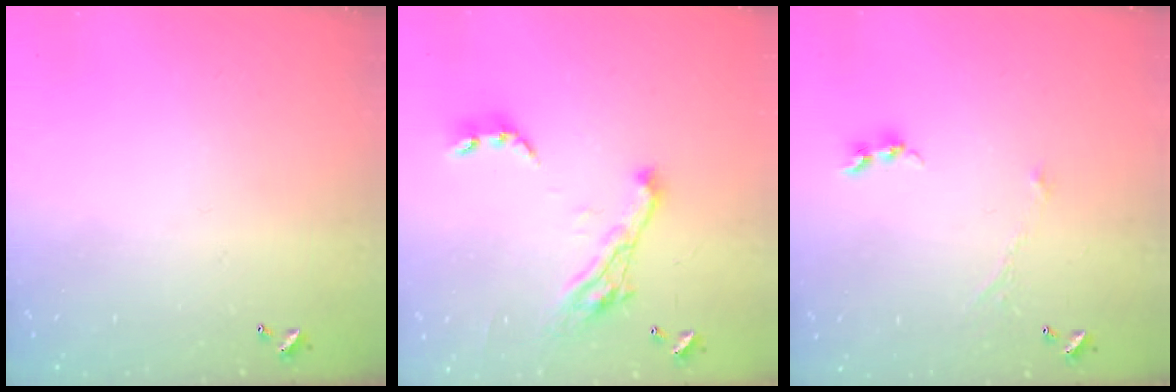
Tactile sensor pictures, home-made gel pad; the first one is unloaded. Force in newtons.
{"total": 10.6, "press": 10.5, "slide": 1.7}
{"total": 1.2, "press": 1.2, "slide": 0.1}